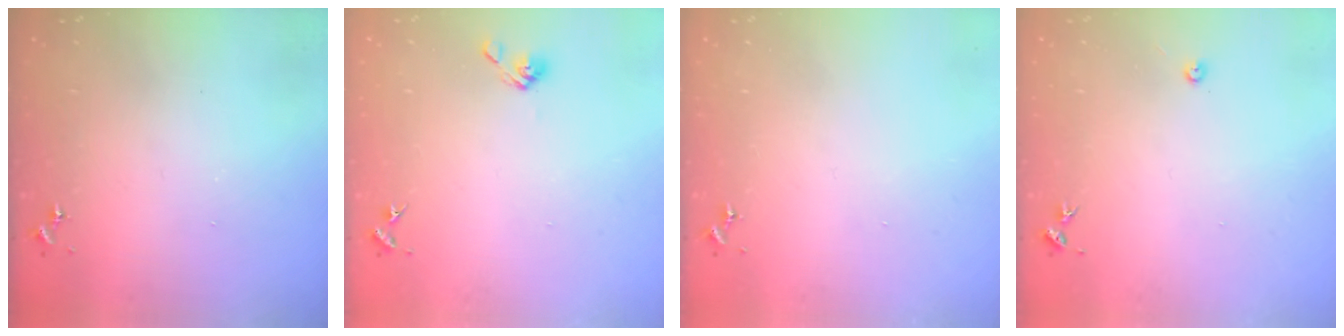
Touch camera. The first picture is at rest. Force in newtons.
{"total": 5.2, "press": 4.8, "slide": 2.1}
{"total": 0.0}
{"total": 3.0, "press": 3.0, "slide": 0.4}